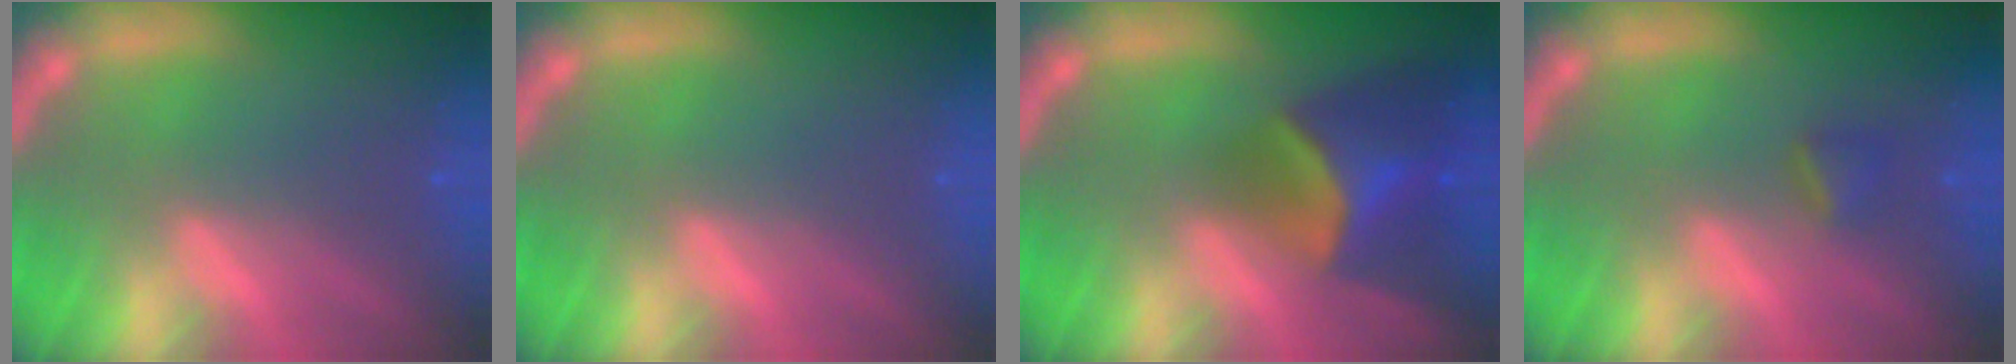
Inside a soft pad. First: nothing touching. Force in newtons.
{"total": 0.0}
{"total": 7.4}
{"total": 1.4}